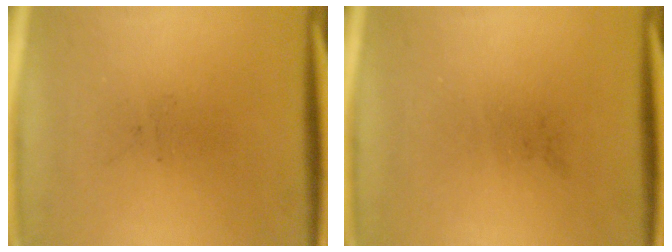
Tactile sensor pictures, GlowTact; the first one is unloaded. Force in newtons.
{"total": 0.0}